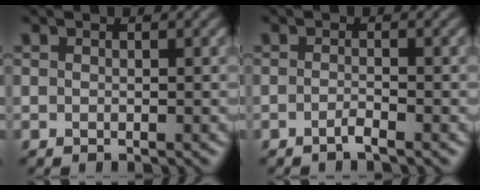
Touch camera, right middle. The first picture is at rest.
{"total": 1.1, "force": [-0.7, 0.1, 0.8], "torque": [-0.014, 0.002, -0.017]}